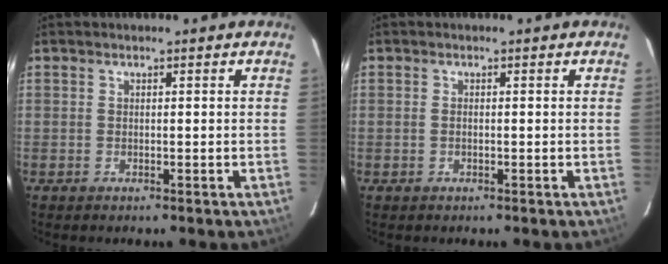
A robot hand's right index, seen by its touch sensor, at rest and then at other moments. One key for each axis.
{"total": 0.5, "fx": -0.1, "fy": 0.3, "fz": 0.4, "tx": -0.010, "ty": 0.001, "tz": -0.004}